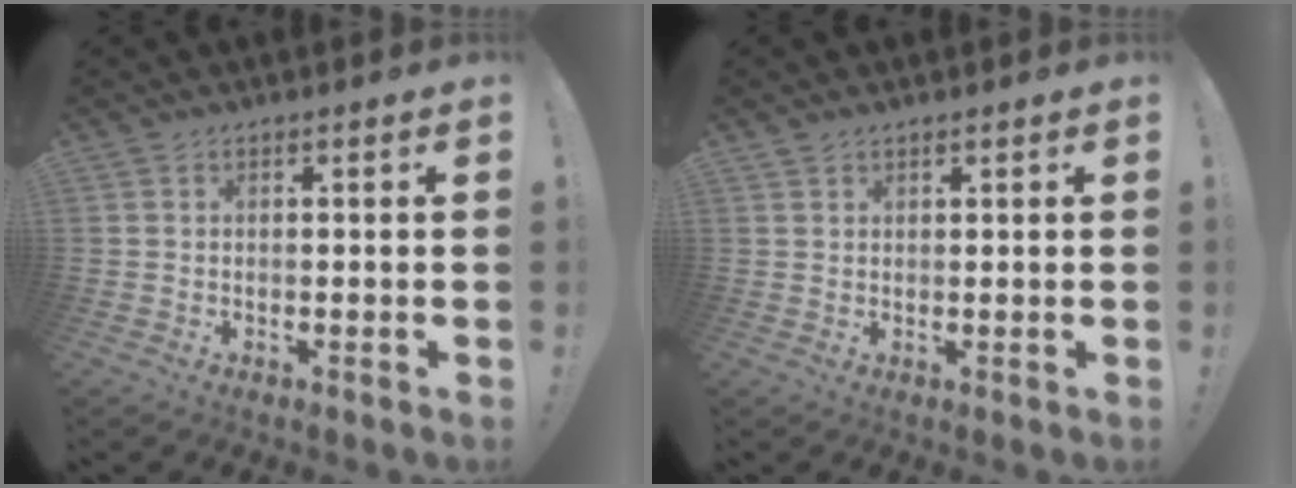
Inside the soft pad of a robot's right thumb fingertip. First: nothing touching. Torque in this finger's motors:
{"motor_torque": [-0.02, -0.16, -0.13, 0.14, 0.08]}